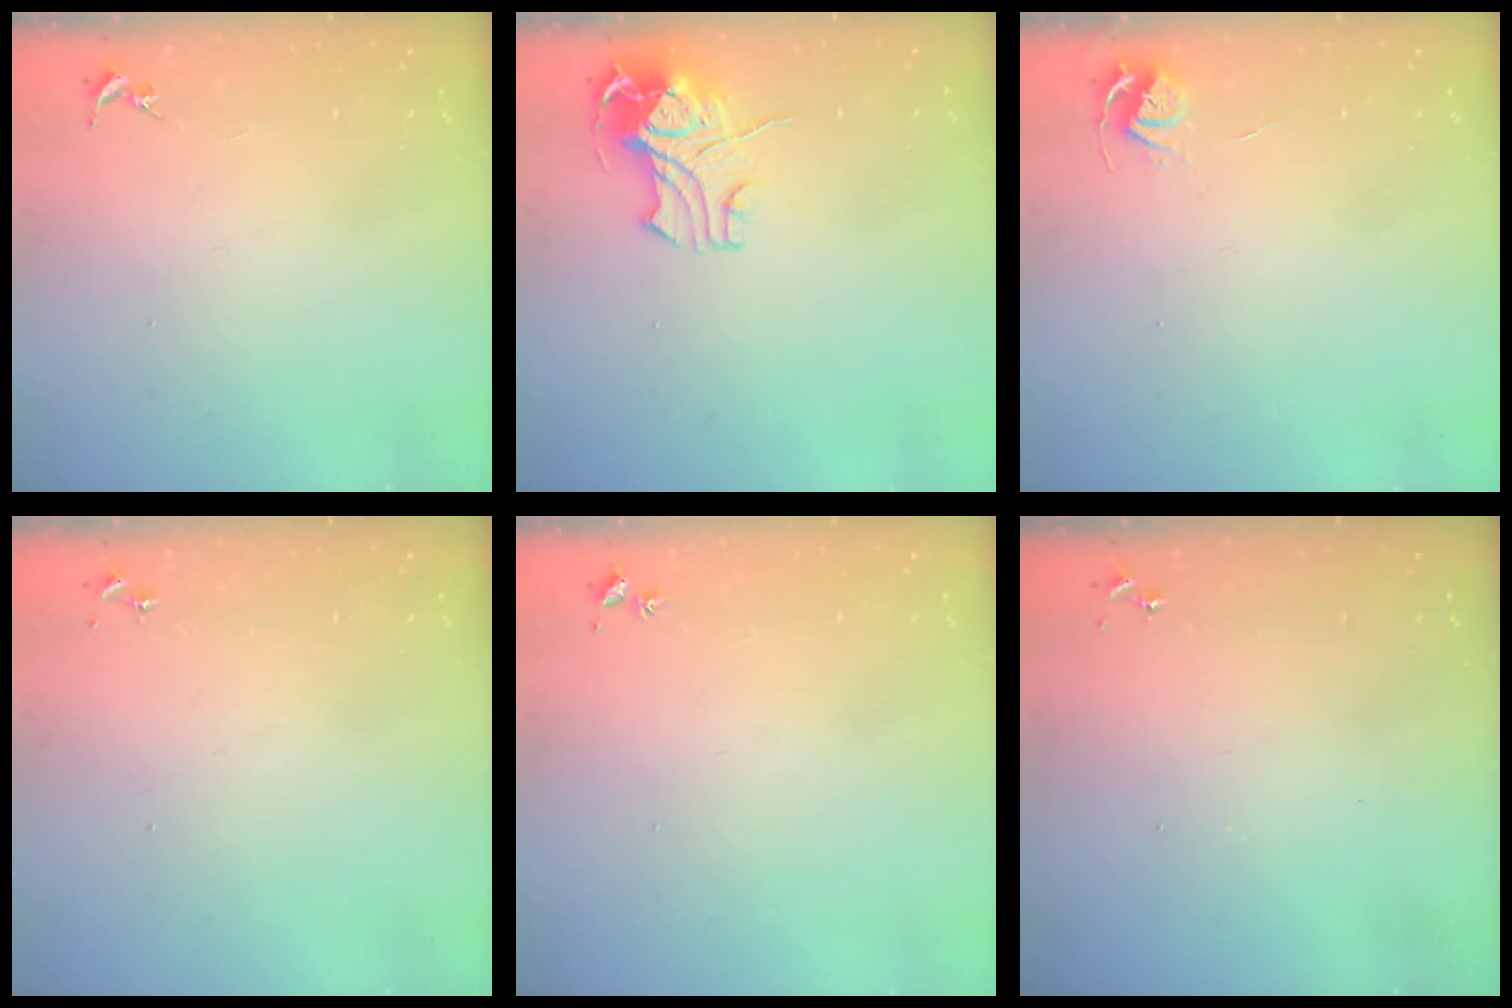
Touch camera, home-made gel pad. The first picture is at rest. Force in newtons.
{"total": 10.4, "press": 10.3, "slide": 1.3}
{"total": 5.2, "press": 5.2, "slide": 0.6}
{"total": 0.0}
{"total": 2.1, "press": 2.1, "slide": 0.2}
{"total": 0.0}